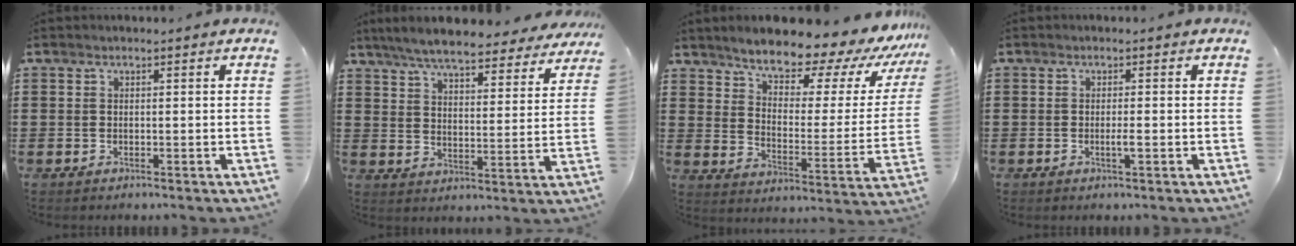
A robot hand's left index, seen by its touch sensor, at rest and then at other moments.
{"total": 7.2, "force": [6.7, 0.4, 2.6], "torque": [-0.079, -0.036, 0.118]}
{"total": 10.3, "force": [9.2, 2.6, 3.9], "torque": [-0.088, -0.073, 0.153]}
{"total": 1.2, "force": [-0.5, 0.1, 1.2], "torque": [-0.022, -0.003, -0.008]}